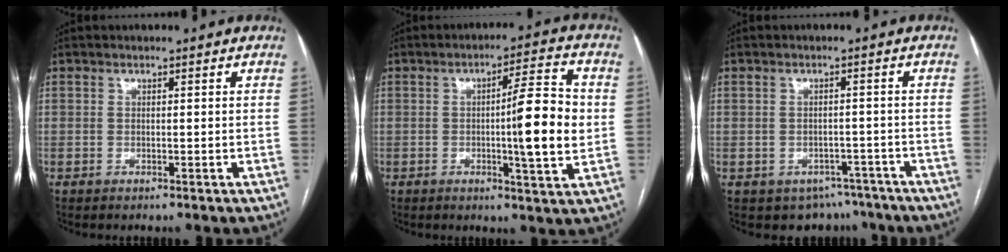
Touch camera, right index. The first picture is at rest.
{"total": 11.2, "force": [-0.2, 0.5, 11.1], "torque": [-0.159, 0.000, -0.006]}
{"total": 6.2, "force": [-4.6, 4.1, 0.5], "torque": [0.013, 0.014, -0.055]}